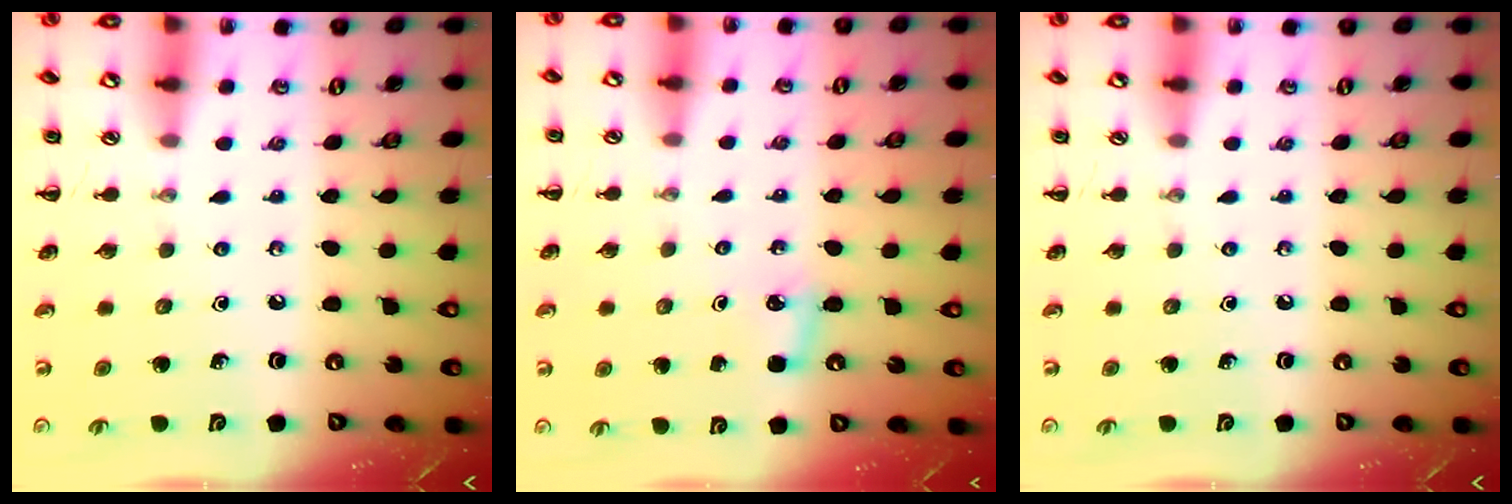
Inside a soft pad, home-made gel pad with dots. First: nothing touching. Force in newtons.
{"total": 3.2, "press": 3.0, "slide": 1.0}
{"total": 0.0}